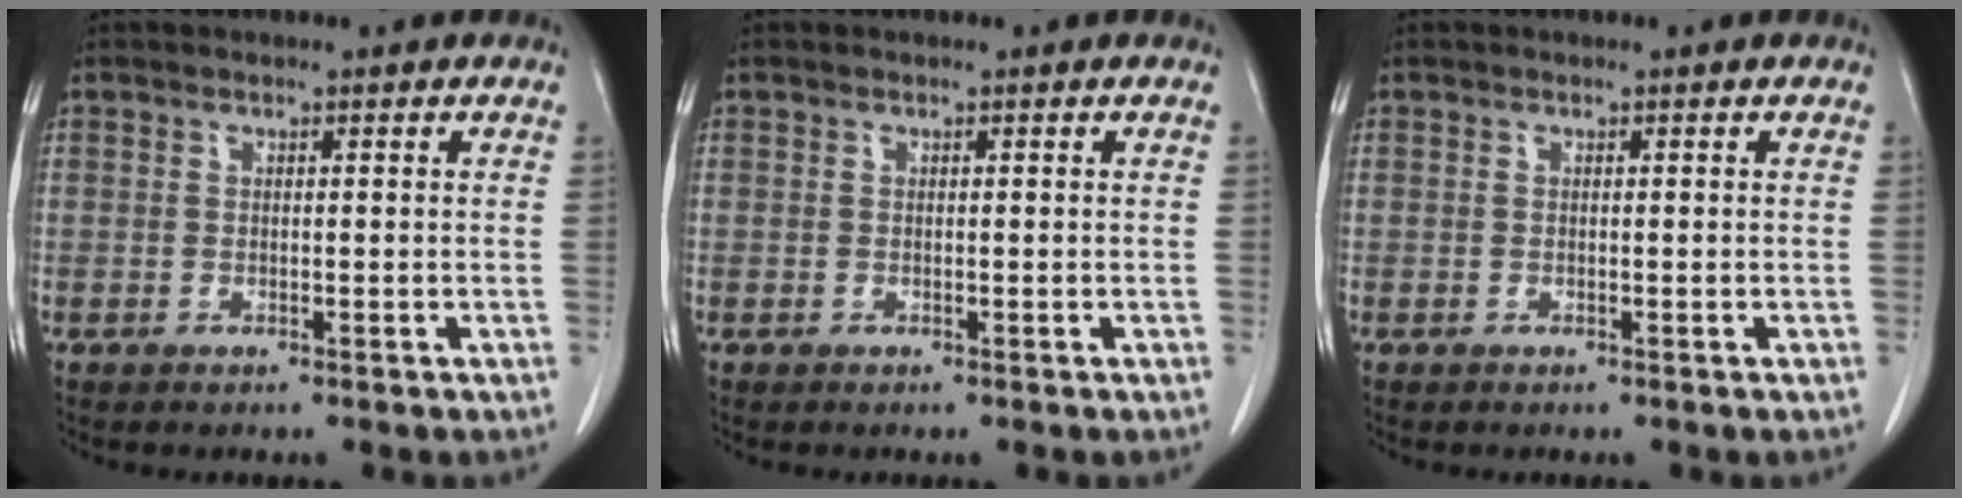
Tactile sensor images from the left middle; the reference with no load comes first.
{"total": 0.0}
{"total": 0.0}